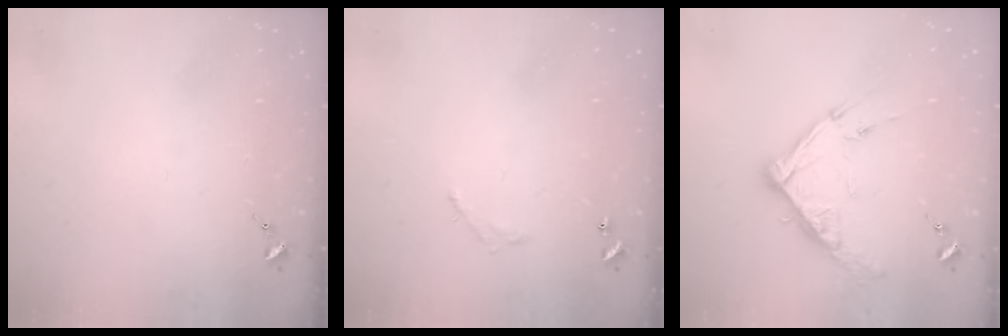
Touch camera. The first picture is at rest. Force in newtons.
{"total": 4.3, "press": 4.3, "slide": 0.2}
{"total": 12.4, "press": 12.3, "slide": 1.0}